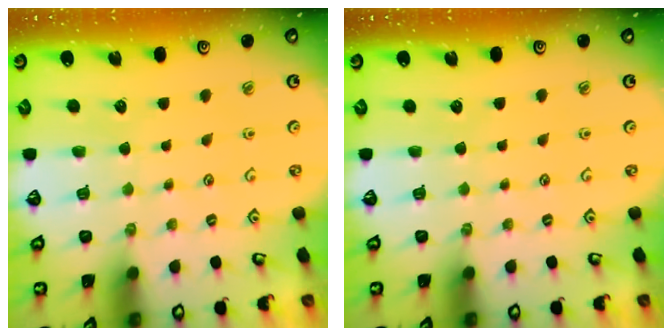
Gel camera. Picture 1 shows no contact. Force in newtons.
{"total": 0.0}